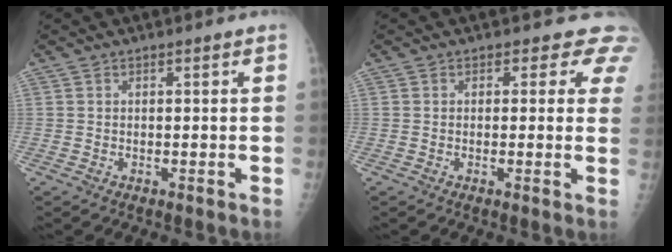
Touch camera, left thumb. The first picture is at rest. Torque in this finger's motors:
{"motor_torque": [-0.01, 0.08, 0.64, -0.29, 0.11]}